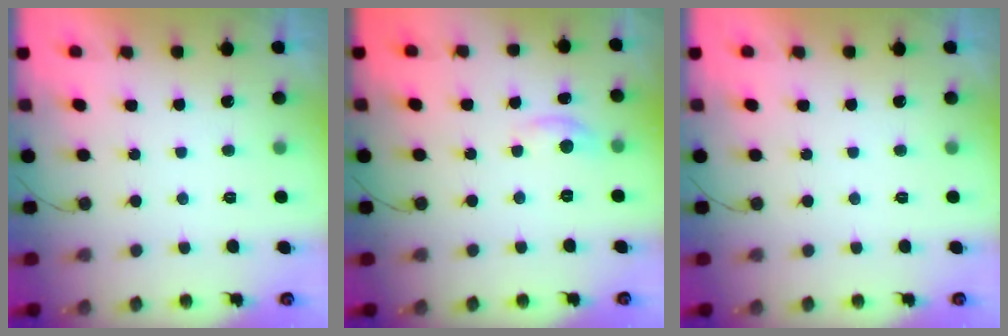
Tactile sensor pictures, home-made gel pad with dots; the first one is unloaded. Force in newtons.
{"total": 4.2, "press": 4.2, "slide": 0.1}
{"total": 0.0}